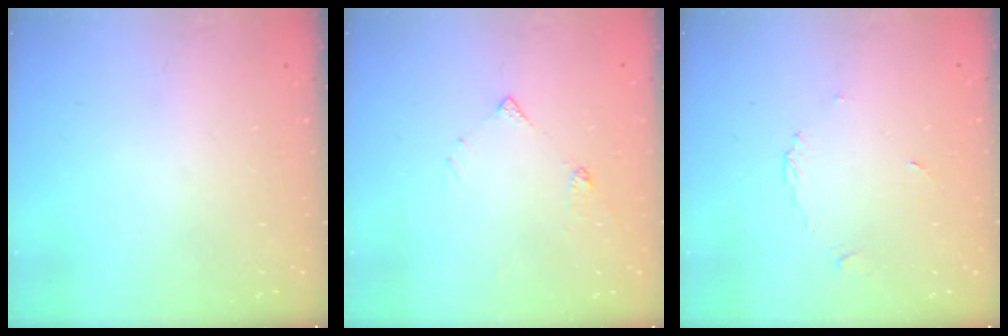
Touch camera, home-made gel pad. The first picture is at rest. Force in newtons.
{"total": 5.4, "press": 5.3, "slide": 0.8}
{"total": 3.9, "press": 3.8, "slide": 0.5}